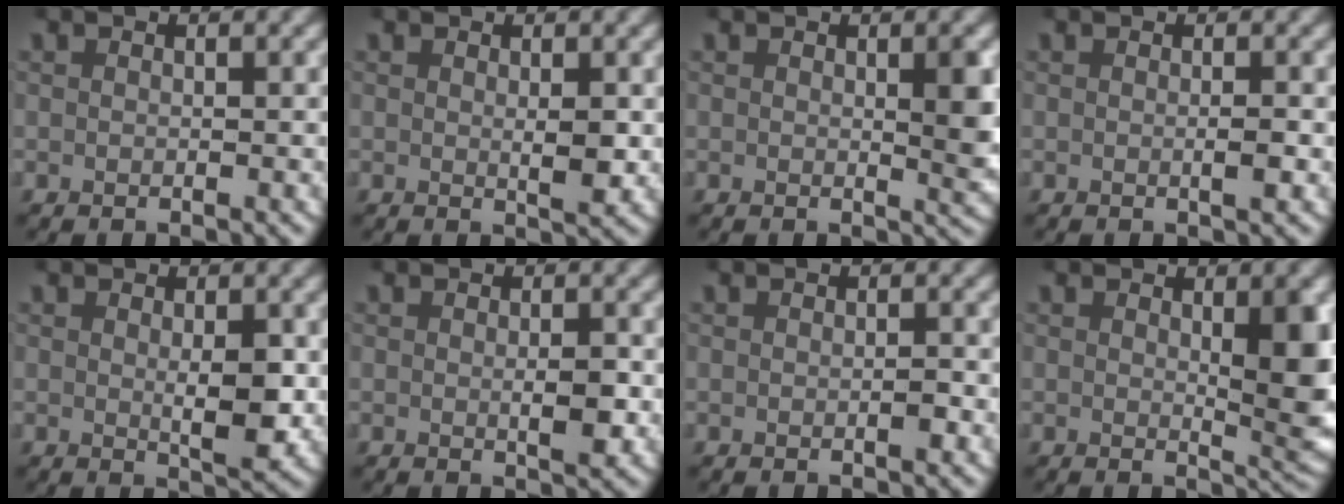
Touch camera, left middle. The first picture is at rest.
{"total": 1.7, "force": [0.2, 0.5, 1.6], "torque": [-0.024, -0.010, 0.005]}
{"total": 2.3, "force": [0.4, 0.5, 2.2], "torque": [-0.022, -0.009, 0.007]}
{"total": 0.9, "force": [-0.1, 0.0, 0.9], "torque": [-0.010, -0.001, -0.003]}
{"total": 3.1, "force": [0.2, 1.1, 2.9], "torque": [-0.046, -0.015, 0.006]}
{"total": 1.9, "force": [-0.1, 0.6, 1.7], "torque": [-0.023, -0.007, -0.001]}
{"total": 0.6, "force": [-0.2, 0.1, 0.5], "torque": [-0.004, 0.001, -0.005]}
{"total": 4.4, "force": [0.8, 1.2, 4.1], "torque": [-0.047, -0.015, 0.017]}